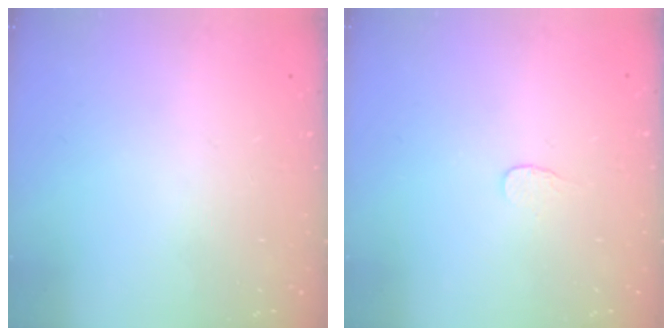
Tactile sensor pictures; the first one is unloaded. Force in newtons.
{"total": 3.3, "press": 3.3, "slide": 0.4}